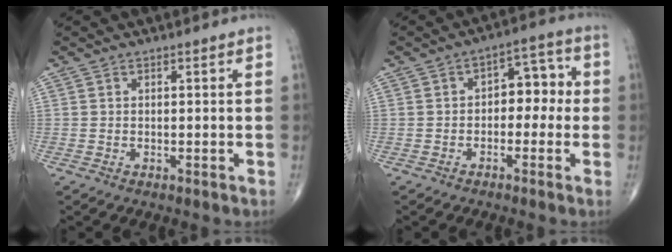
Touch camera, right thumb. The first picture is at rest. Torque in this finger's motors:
{"motor_torque": [-0.19, 0.10, 0.13, 0.09, 0.02]}